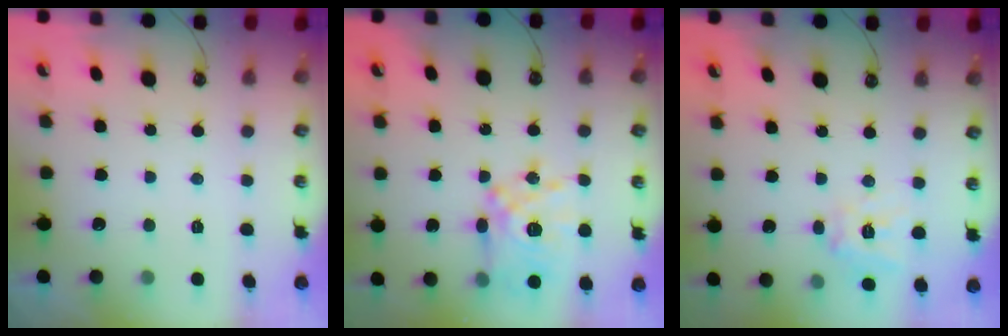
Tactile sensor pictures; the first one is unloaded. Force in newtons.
{"total": 13.4, "press": 13.4, "slide": 1.3}
{"total": 11.9, "press": 11.8, "slide": 1.1}